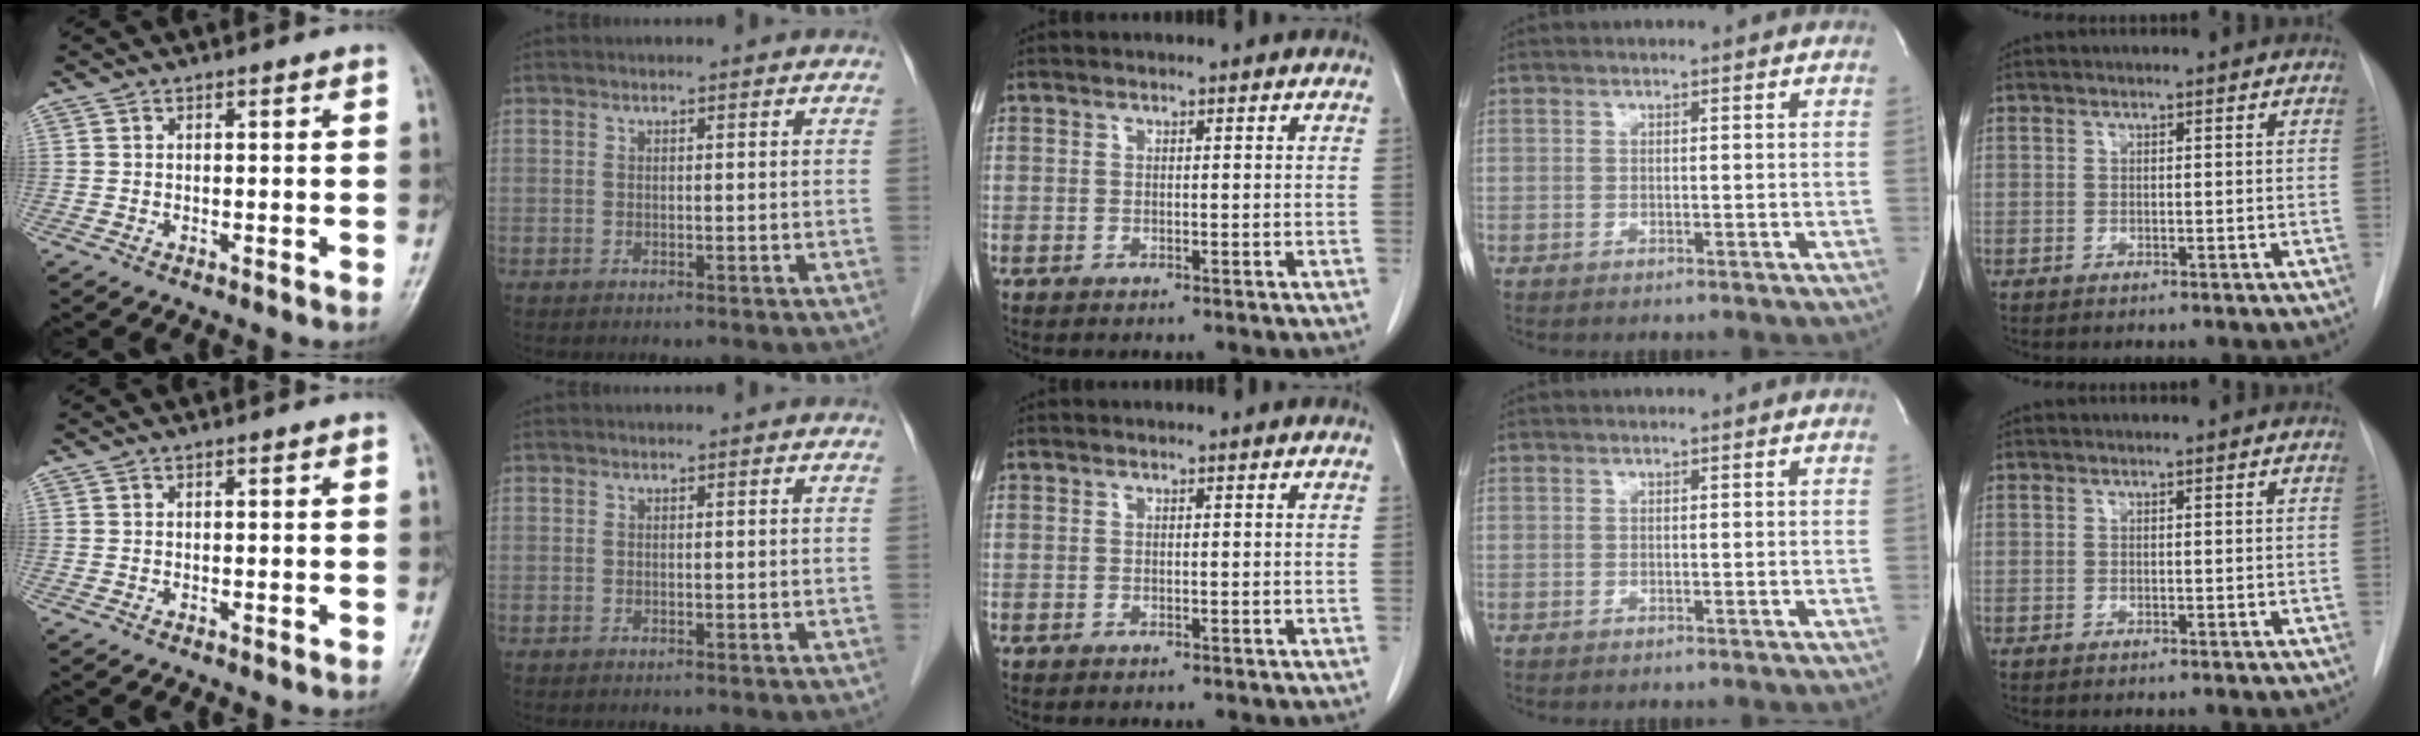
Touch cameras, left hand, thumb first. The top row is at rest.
{}